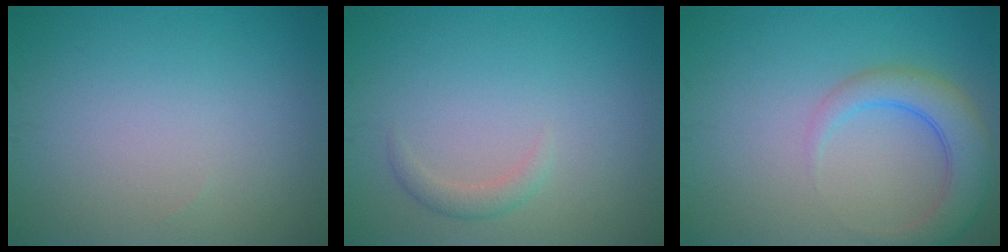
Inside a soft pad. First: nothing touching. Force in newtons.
{"total": 1.2, "press": 1.2, "slide": 0.0}
{"total": 4.3, "press": 4.3, "slide": 0.3}